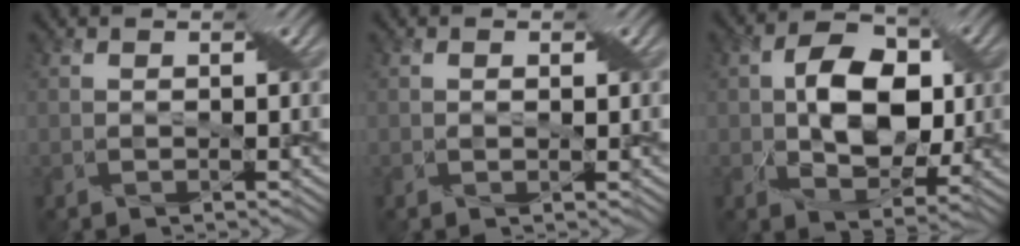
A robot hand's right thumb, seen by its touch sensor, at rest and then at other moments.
{"total": 0.9, "force": [0.2, 0.5, 0.8], "torque": [-0.011, 0.001, 0.003]}
{"total": 9.3, "force": [0.5, 5.8, 7.2], "torque": [-0.128, 0.002, 0.004]}